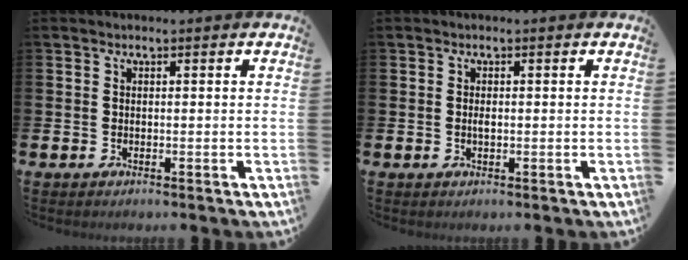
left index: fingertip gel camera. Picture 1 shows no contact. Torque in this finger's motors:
{"motor_torque": [0.24, 0.15, 0.00, 0.00]}